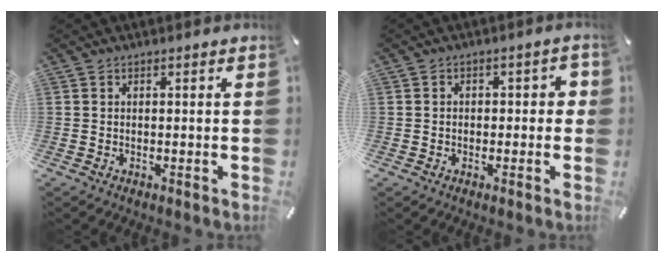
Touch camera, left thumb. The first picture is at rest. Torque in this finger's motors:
{"motor_torque": [0.06, 0.00, -0.02, 0.11, -0.03]}